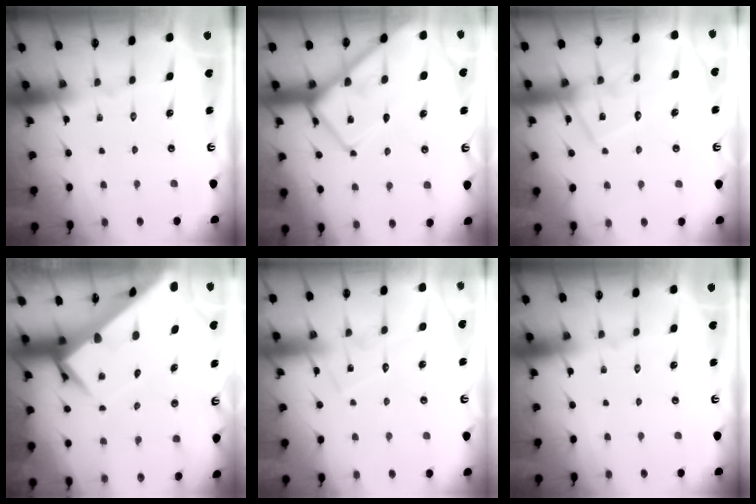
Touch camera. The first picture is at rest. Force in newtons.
{"total": 13.1, "press": 13.0, "slide": 1.3}
{"total": 14.0, "press": 13.9, "slide": 1.1}
{"total": 8.3, "press": 8.3, "slide": 0.8}
{"total": 8.9, "press": 8.9, "slide": 0.4}
{"total": 0.0}